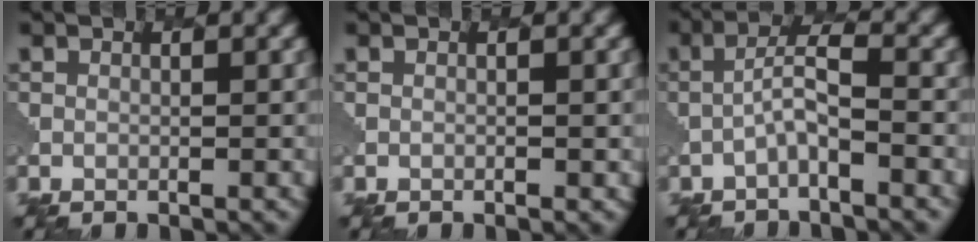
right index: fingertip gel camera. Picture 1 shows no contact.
{"total": 0.0}
{"total": 2.5, "force": [-1.0, 0.4, 2.3], "torque": [-0.047, 0.014, -0.028]}